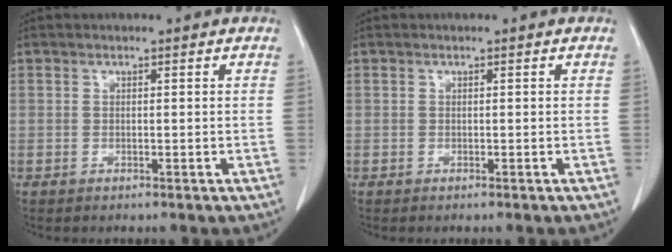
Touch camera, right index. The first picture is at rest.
{"total": 0.0}